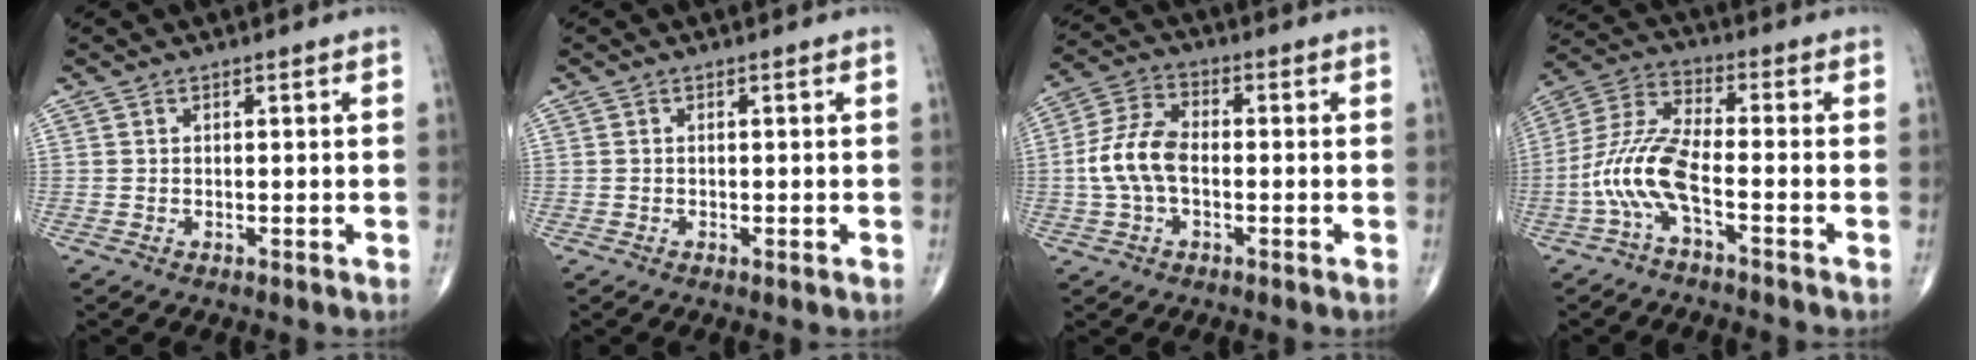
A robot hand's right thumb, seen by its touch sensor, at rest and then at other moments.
{"total": 0.0}
{"total": 9.2, "force": [-1.0, 5.4, 7.5], "torque": [-0.158, 0.026, -0.026]}
{"total": 10.2, "force": [-3.8, 2.7, 9.1], "torque": [-0.212, 0.037, -0.081]}